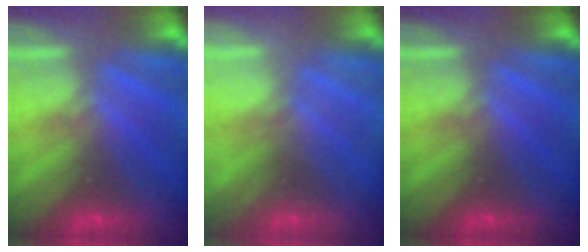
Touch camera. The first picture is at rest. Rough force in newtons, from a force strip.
{"total": 2.4}
{"total": 0.0}